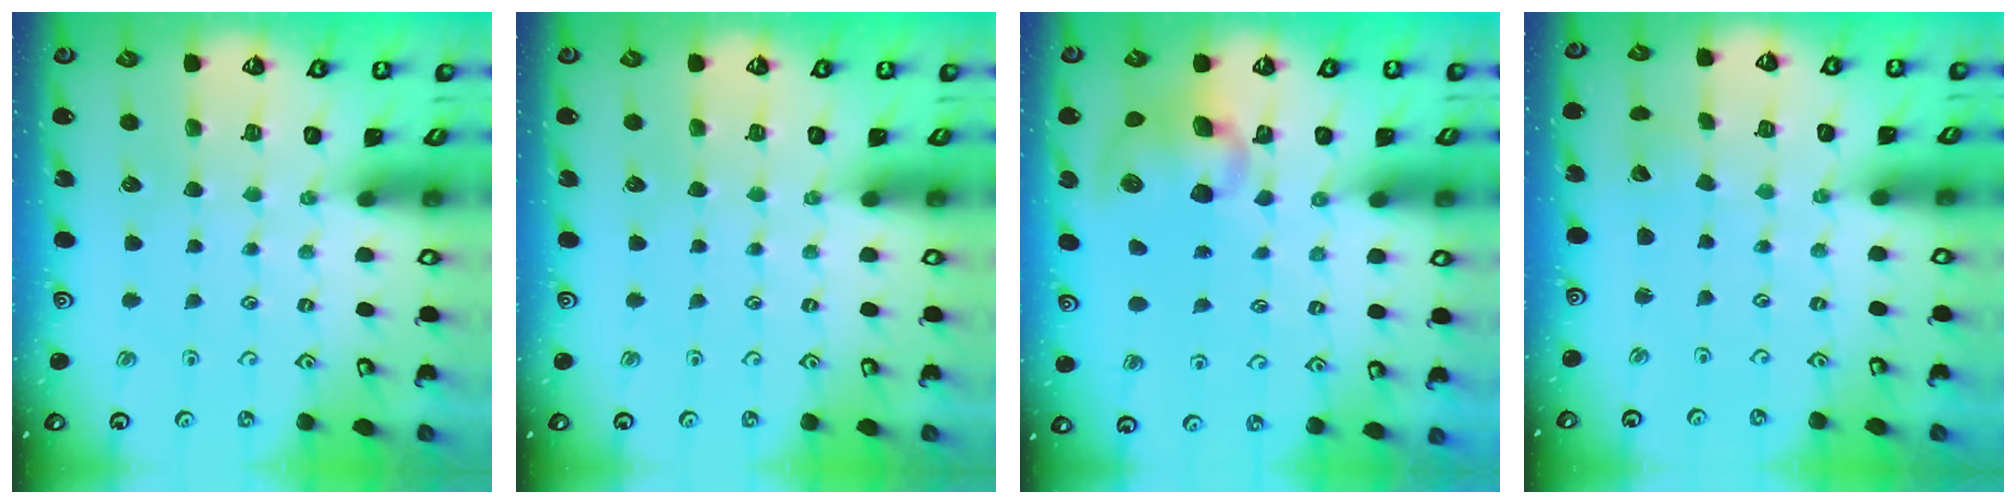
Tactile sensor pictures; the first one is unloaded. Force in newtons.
{"total": 0.0}
{"total": 11.3, "press": 11.1, "slide": 1.6}
{"total": 1.9, "press": 1.9, "slide": 0.1}